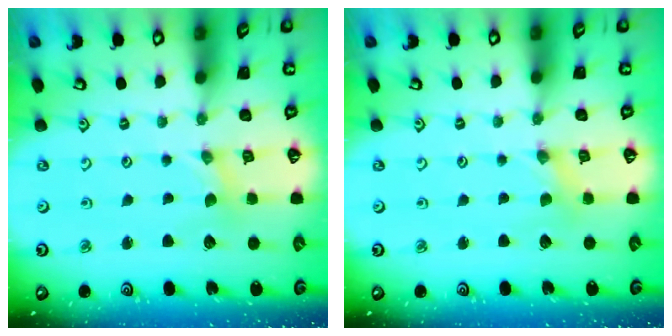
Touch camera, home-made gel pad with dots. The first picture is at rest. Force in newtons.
{"total": 0.0}